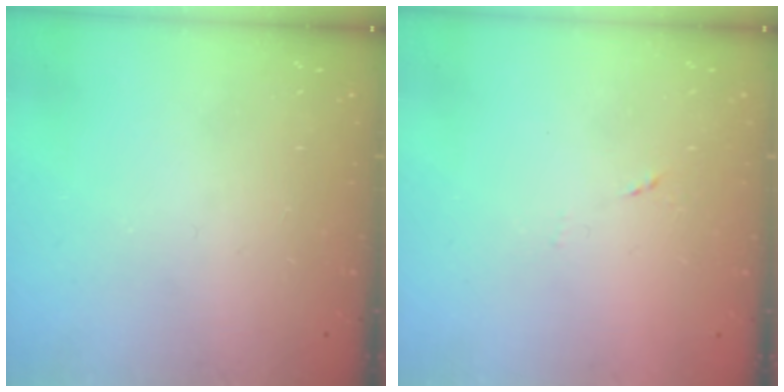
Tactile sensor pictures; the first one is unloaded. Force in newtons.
{"total": 4.9, "press": 4.7, "slide": 1.1}